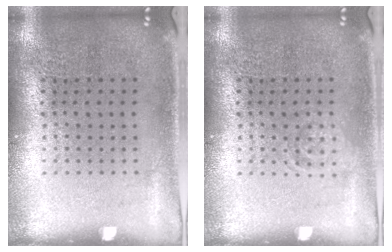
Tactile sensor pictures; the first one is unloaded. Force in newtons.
{"total": 1.0, "press": 1.0, "slide": 0.2}